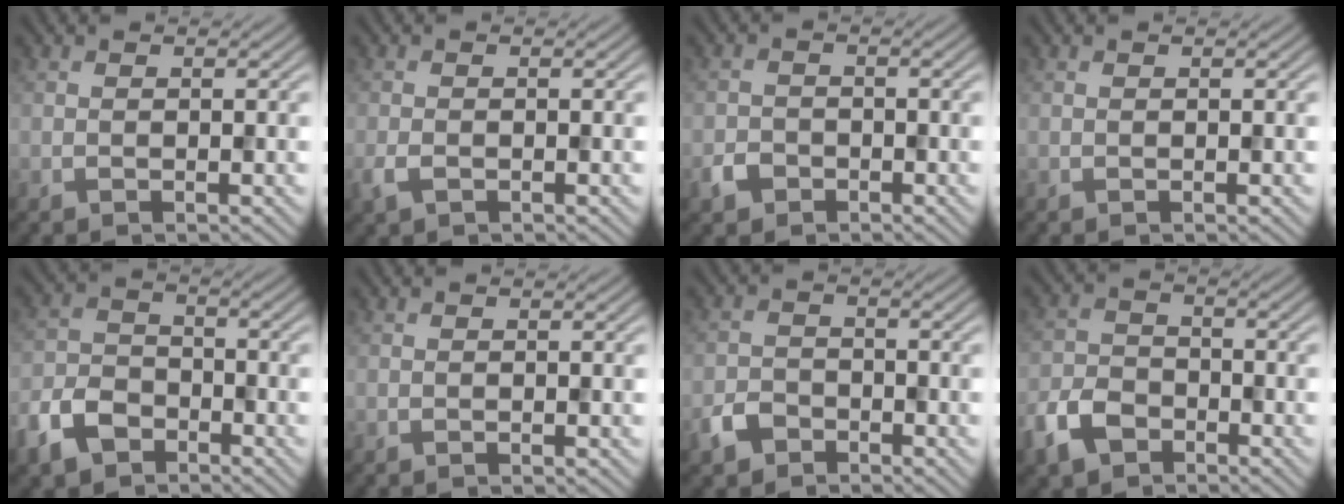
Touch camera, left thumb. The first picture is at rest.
{"total": 2.0, "force": [-1.0, 1.1, 1.3], "torque": [-0.035, -0.008, -0.021]}
{"total": 2.4, "force": [-1.5, 1.7, 0.8], "torque": [-0.015, -0.002, -0.036]}
{"total": 0.0}
{"total": 6.7, "force": [-4.4, 4.0, 3.1], "torque": [-0.075, -0.006, -0.102]}
{"total": 0.0}
{"total": 3.4, "force": [-2.3, 2.1, 1.2], "torque": [-0.026, -0.004, -0.056]}
{"total": 6.0, "force": [-3.8, 3.7, 2.8], "torque": [-0.068, -0.004, -0.089]}